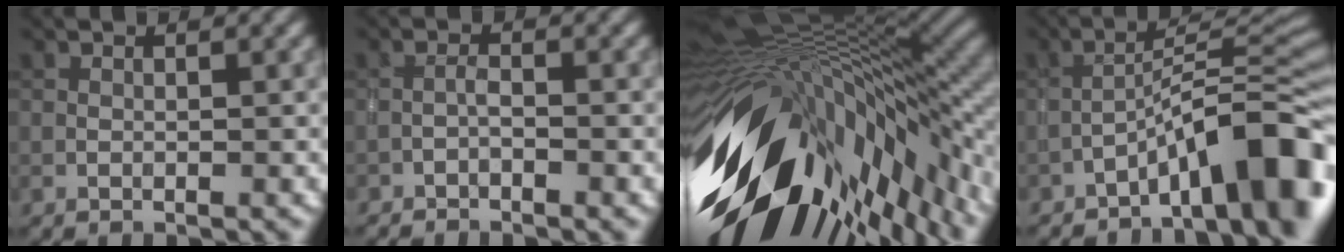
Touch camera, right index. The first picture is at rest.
{"total": 1.5, "force": [-1.3, 0.3, 0.6], "torque": [-0.014, -0.001, -0.029]}
{"total": 18.7, "force": [-4.5, 7.2, 16.6], "torque": [-0.281, -0.030, -0.074]}
{"total": 10.4, "force": [-6.4, 2.2, 7.9], "torque": [-0.102, 0.029, -0.103]}